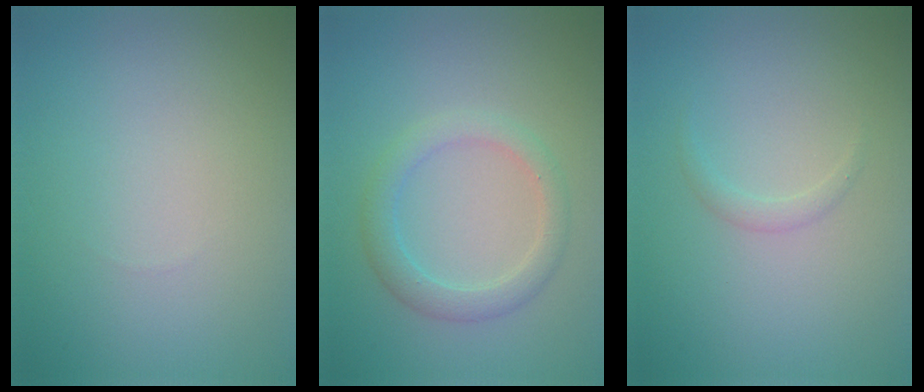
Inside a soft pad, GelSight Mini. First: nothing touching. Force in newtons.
{"total": 2.7, "press": 2.7, "slide": 0.0}
{"total": 0.9, "press": 0.9, "slide": 0.0}